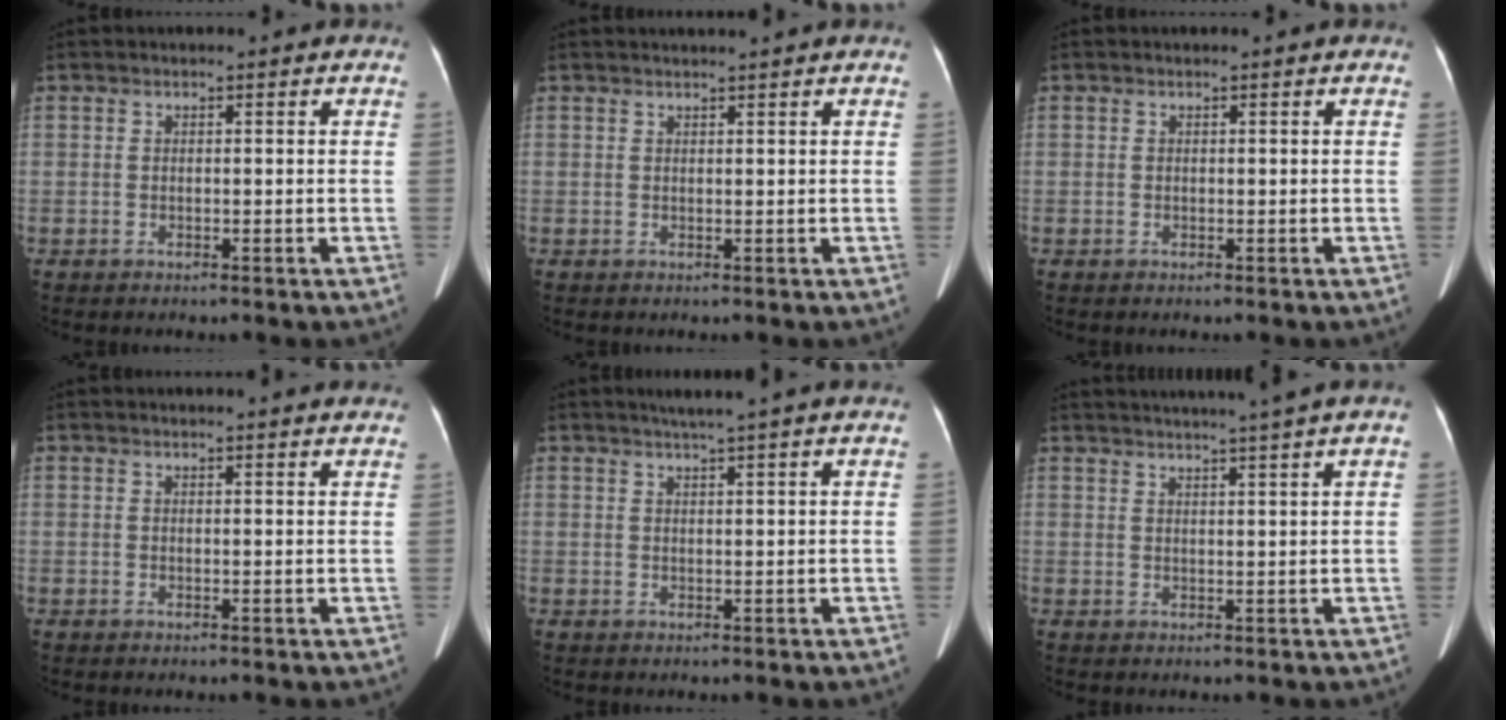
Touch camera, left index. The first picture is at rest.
{"total": 1.7, "force": [1.5, -0.6, 0.6], "torque": [-0.008, 0.008, 0.027]}
{"total": 0.0}
{"total": 7.4, "force": [7.0, 0.2, 2.4], "torque": [-0.029, 0.015, 0.062]}
{"total": 4.5, "force": [3.7, -1.1, 2.4], "torque": [-0.034, 0.009, 0.053]}
{"total": 10.4, "force": [9.2, -2.2, 4.4], "torque": [-0.064, -0.006, 0.116]}